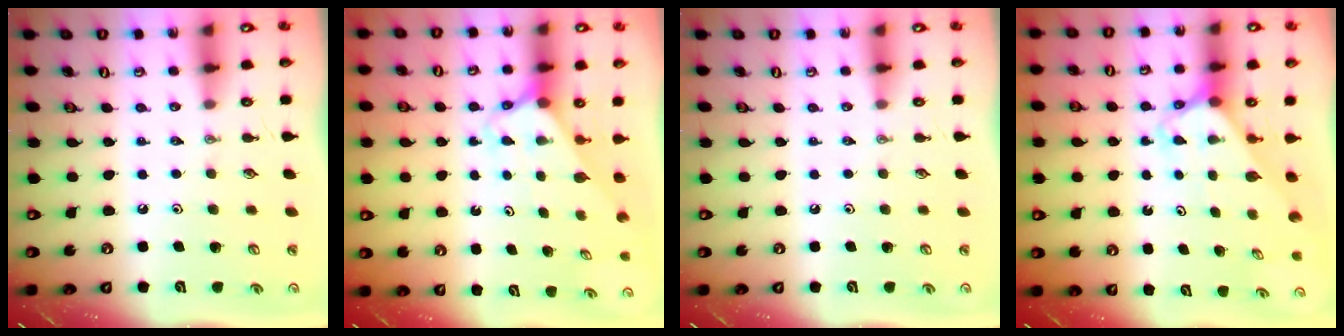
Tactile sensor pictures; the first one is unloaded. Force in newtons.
{"total": 2.6, "press": 2.6, "slide": 0.2}
{"total": 0.0}
{"total": 2.6, "press": 2.6, "slide": 0.2}